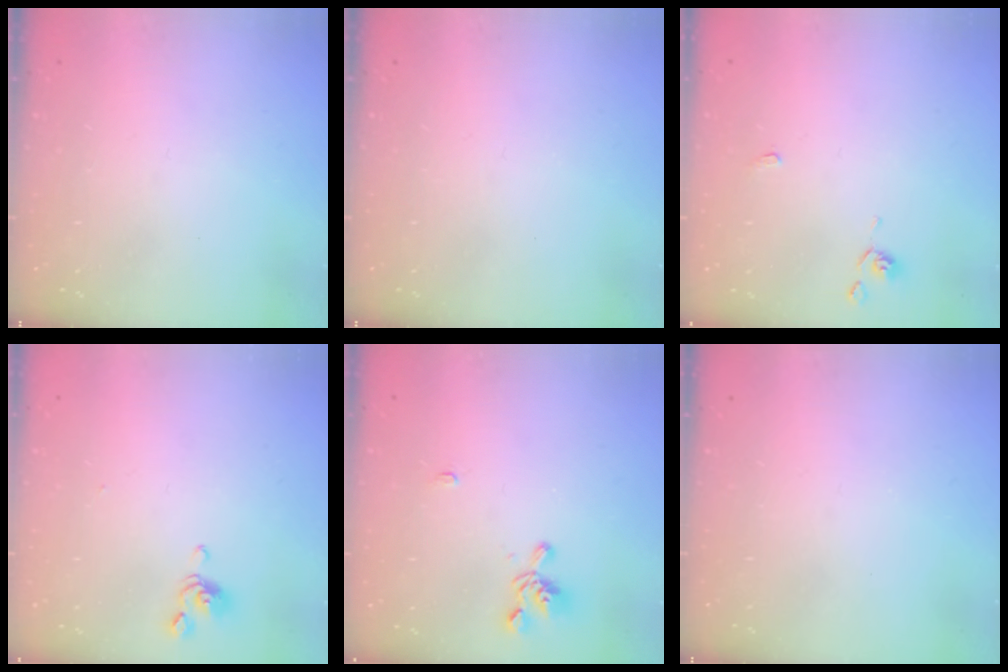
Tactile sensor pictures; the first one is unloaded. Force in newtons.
{"total": 0.0}
{"total": 1.8, "press": 1.8, "slide": 0.3}
{"total": 0.7, "press": 0.6, "slide": 0.5}
{"total": 3.4, "press": 3.3, "slide": 0.8}
{"total": 0.0}